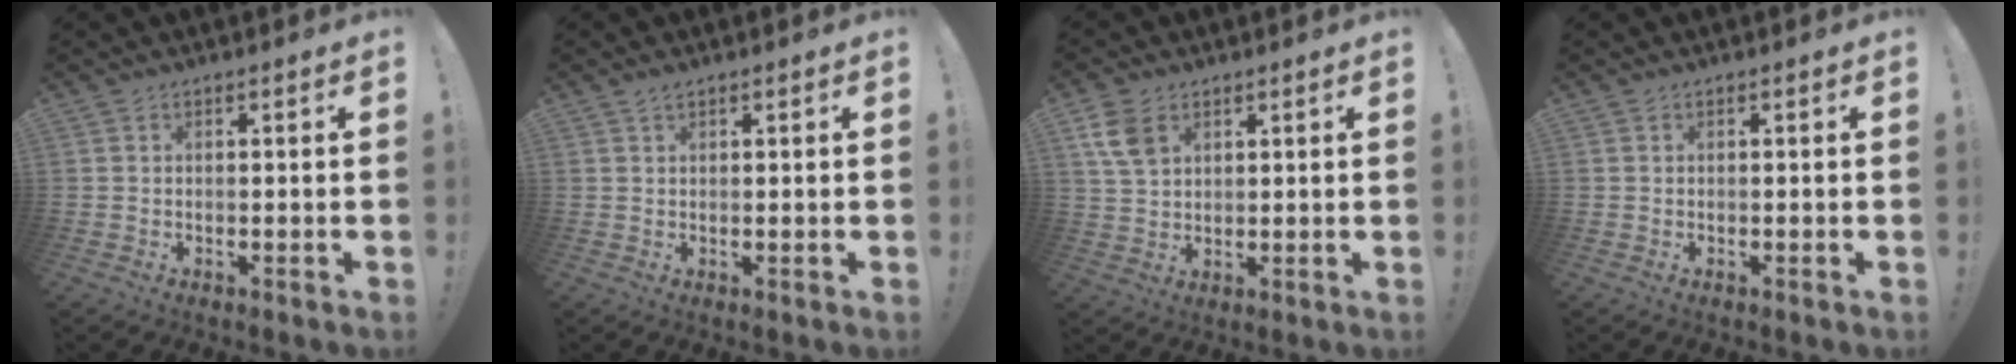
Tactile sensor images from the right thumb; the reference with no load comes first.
{"total": 1.4, "force": [1.2, 0.2, 0.7], "torque": [-0.005, -0.003, 0.020]}
{"total": 8.0, "force": [3.7, 5.4, 4.5], "torque": [-0.079, -0.007, 0.072]}
{"total": 0.0}